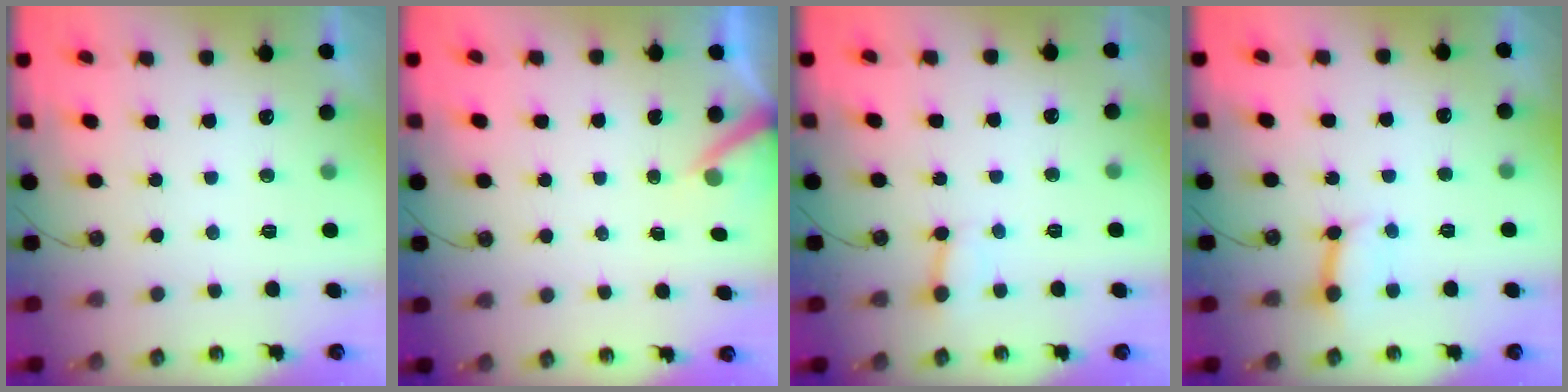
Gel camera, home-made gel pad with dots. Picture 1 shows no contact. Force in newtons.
{"total": 4.3, "press": 4.3, "slide": 0.2}
{"total": 2.7, "press": 2.7, "slide": 0.4}
{"total": 5.6, "press": 5.6, "slide": 0.4}